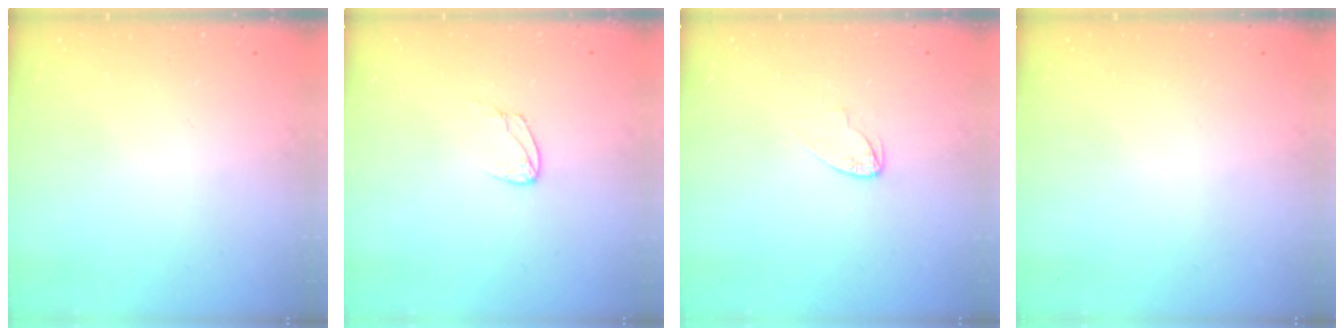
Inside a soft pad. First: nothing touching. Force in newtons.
{"total": 5.6, "press": 5.6, "slide": 0.5}
{"total": 3.4, "press": 3.4, "slide": 0.3}
{"total": 0.0}